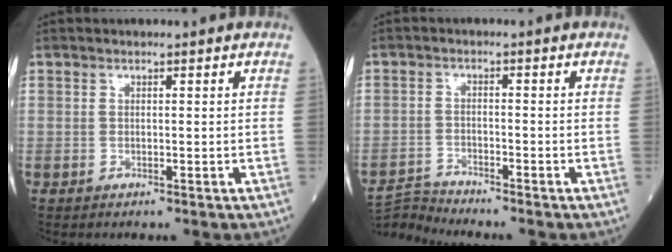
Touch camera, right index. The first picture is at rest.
{"total": 4.3, "force": [-3.9, -1.5, -1.0], "torque": [0.017, -0.014, -0.075]}